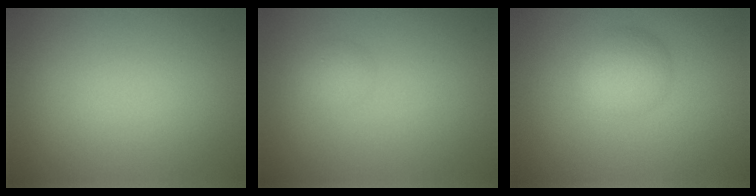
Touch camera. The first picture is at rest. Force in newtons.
{"total": 1.0, "press": 1.0, "slide": 0.0}
{"total": 2.7, "press": 2.7, "slide": 0.0}